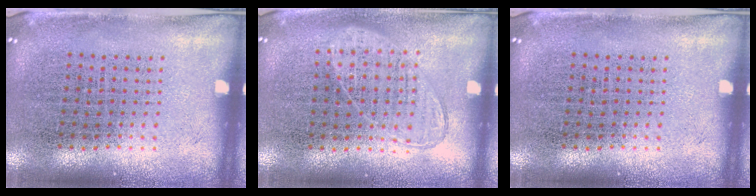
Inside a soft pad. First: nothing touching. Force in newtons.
{"total": 0.9, "press": 0.9, "slide": 0.4}
{"total": 0.0}